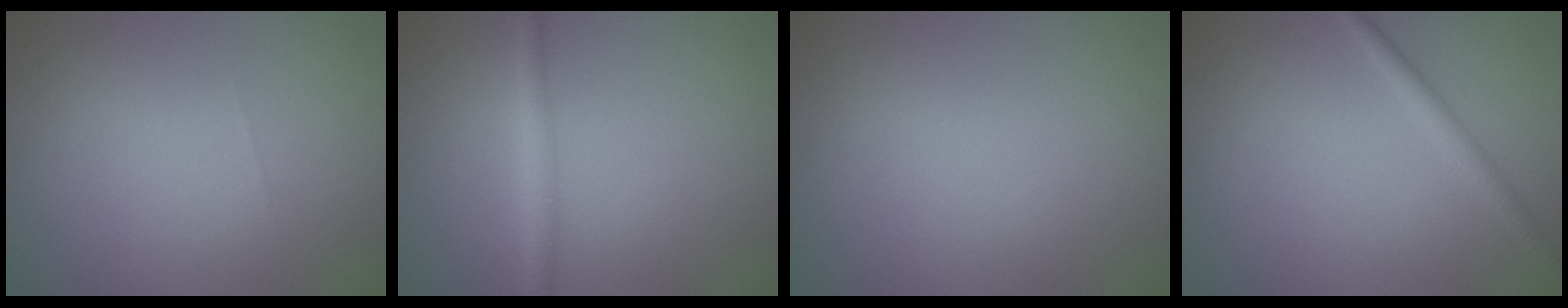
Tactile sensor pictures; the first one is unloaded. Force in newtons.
{"total": 2.0, "press": 2.0, "slide": 0.1}
{"total": 0.0}
{"total": 1.5, "press": 1.5, "slide": 0.1}